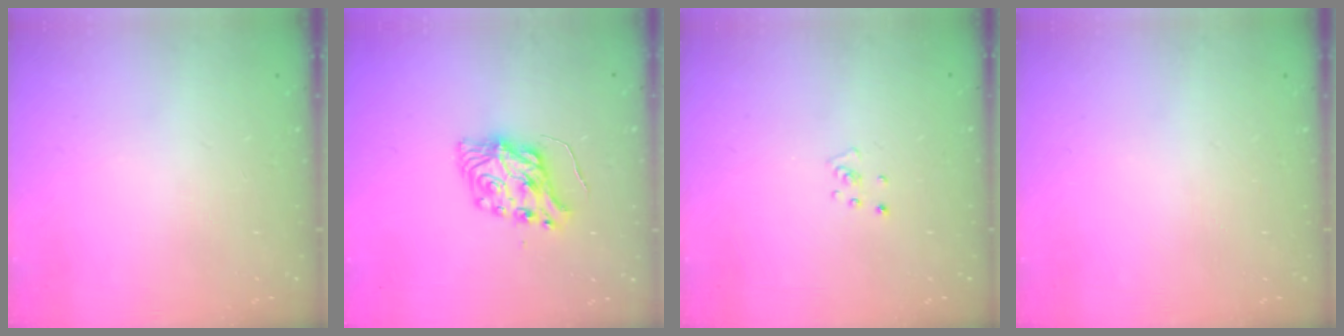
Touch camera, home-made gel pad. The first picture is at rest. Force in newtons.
{"total": 8.1, "press": 8.0, "slide": 0.7}
{"total": 2.2, "press": 2.2, "slide": 0.2}
{"total": 0.0}